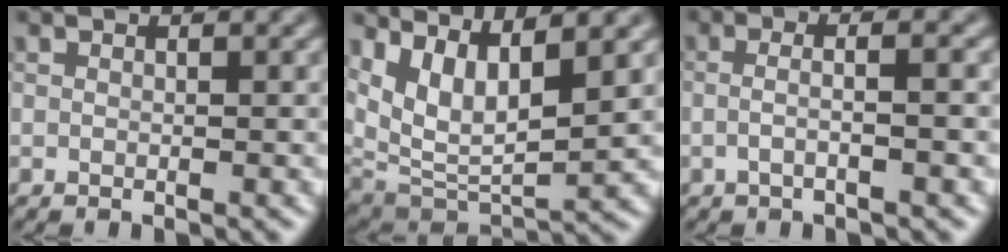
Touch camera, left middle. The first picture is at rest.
{"total": 8.2, "force": [3.5, 3.4, 6.6], "torque": [-0.134, -0.006, 0.069]}
{"total": 3.6, "force": [0.0, 1.5, 3.3], "torque": [-0.026, 0.000, -0.026]}